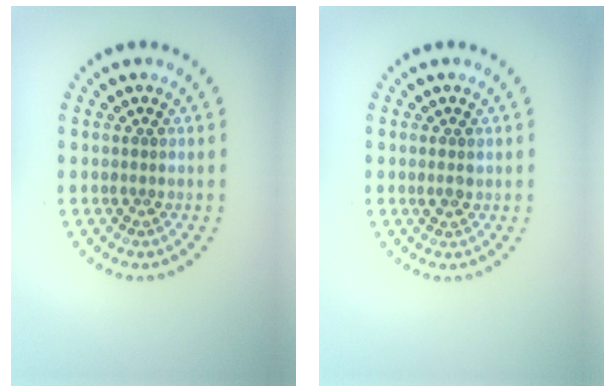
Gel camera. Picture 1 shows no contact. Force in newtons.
{"total": 0.9, "press": 0.9, "slide": 0.2}